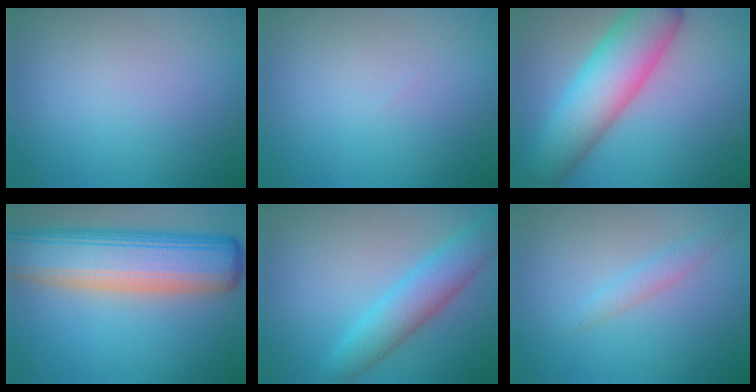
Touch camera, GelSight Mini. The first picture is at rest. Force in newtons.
{"total": 0.0}
{"total": 8.3, "press": 8.3, "slide": 0.0}
{"total": 10.5, "press": 10.4, "slide": 0.9}
{"total": 4.6, "press": 4.6, "slide": 0.1}
{"total": 1.4, "press": 1.4, "slide": 0.1}